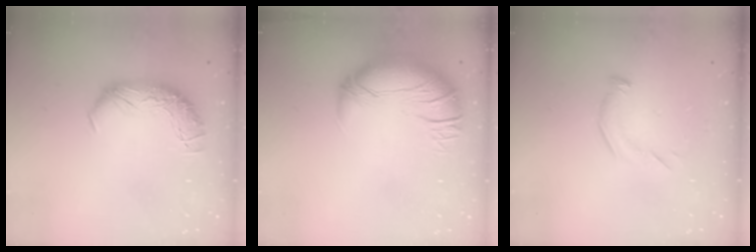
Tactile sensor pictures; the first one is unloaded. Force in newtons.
{"total": 2.8, "press": 0.2, "slide": 2.8}
{"total": 3.7, "press": 3.7, "slide": 0.6}